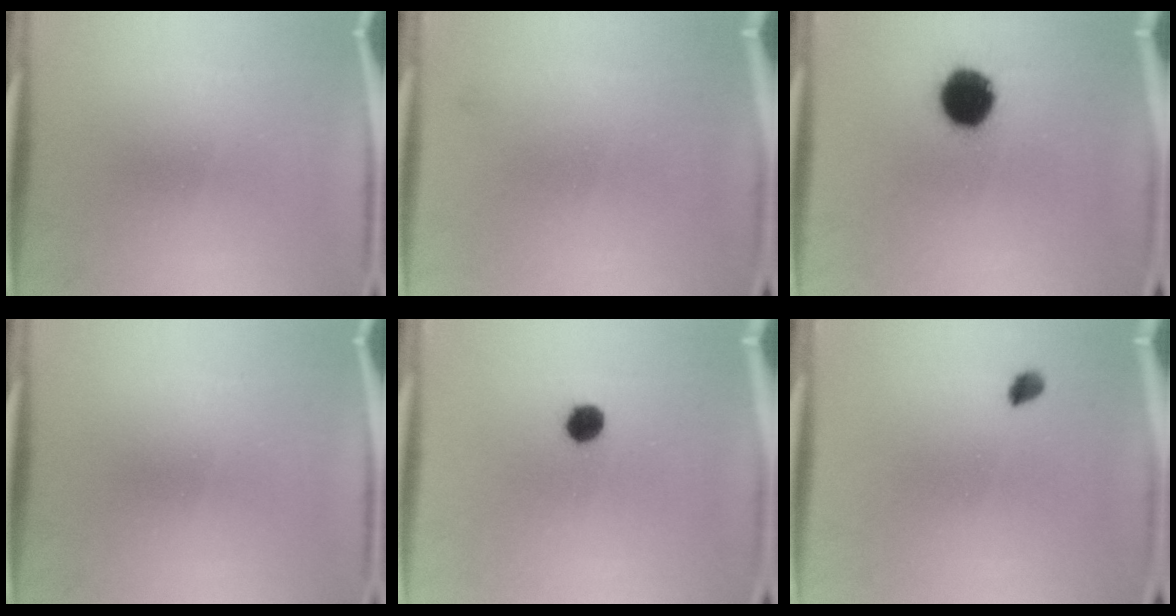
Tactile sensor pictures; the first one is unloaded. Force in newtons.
{"total": 1.1}
{"total": 11.5}
{"total": 0.0}
{"total": 3.9}
{"total": 1.6}